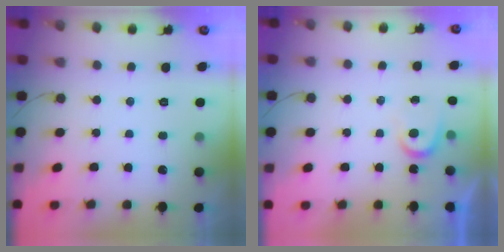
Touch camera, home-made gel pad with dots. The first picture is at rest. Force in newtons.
{"total": 4.2, "press": 4.2, "slide": 0.3}